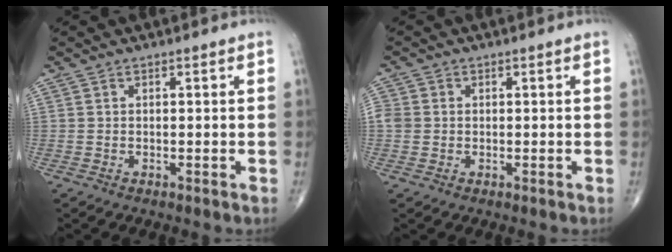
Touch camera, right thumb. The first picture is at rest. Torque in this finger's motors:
{"motor_torque": [-0.63, 0.05, 0.10, -0.08, 0.07]}